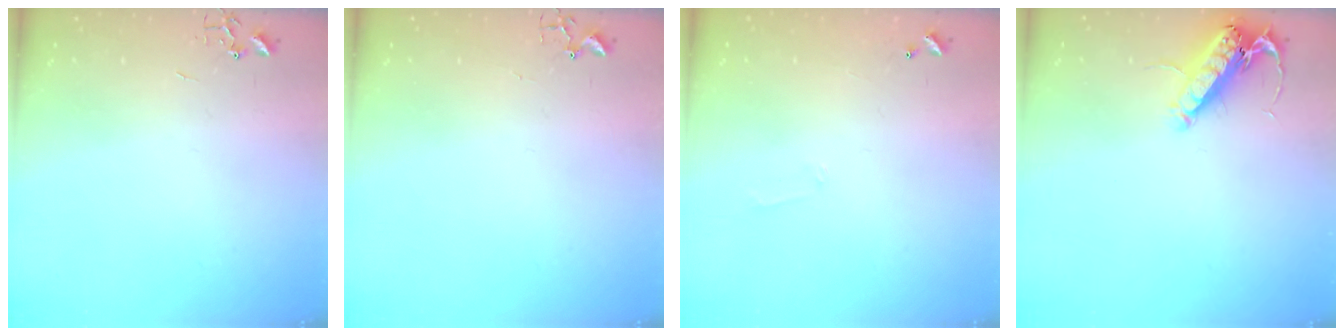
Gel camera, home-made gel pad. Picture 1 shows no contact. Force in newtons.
{"total": 1.8, "press": 1.8, "slide": 0.2}
{"total": 5.0, "press": 5.0, "slide": 0.9}
{"total": 14.4, "press": 14.2, "slide": 2.0}